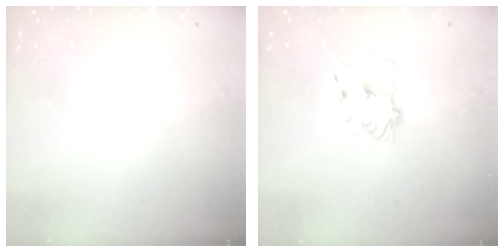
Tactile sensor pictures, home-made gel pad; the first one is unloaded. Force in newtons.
{"total": 5.9, "press": 5.9, "slide": 0.9}